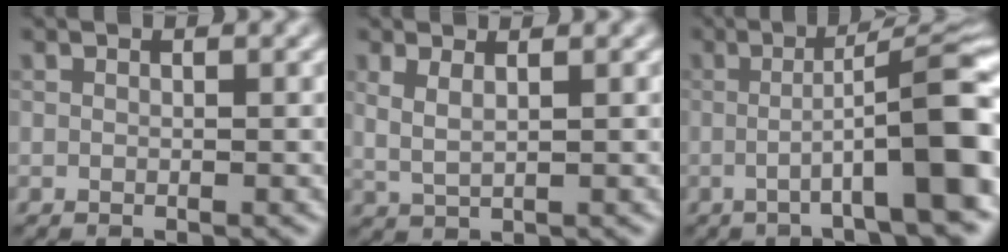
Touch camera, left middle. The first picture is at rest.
{"total": 2.3, "force": [1.2, 1.0, 1.7], "torque": [-0.037, -0.013, 0.020]}
{"total": 10.4, "force": [-1.5, 1.9, 10.1], "torque": [-0.130, 0.007, -0.037]}